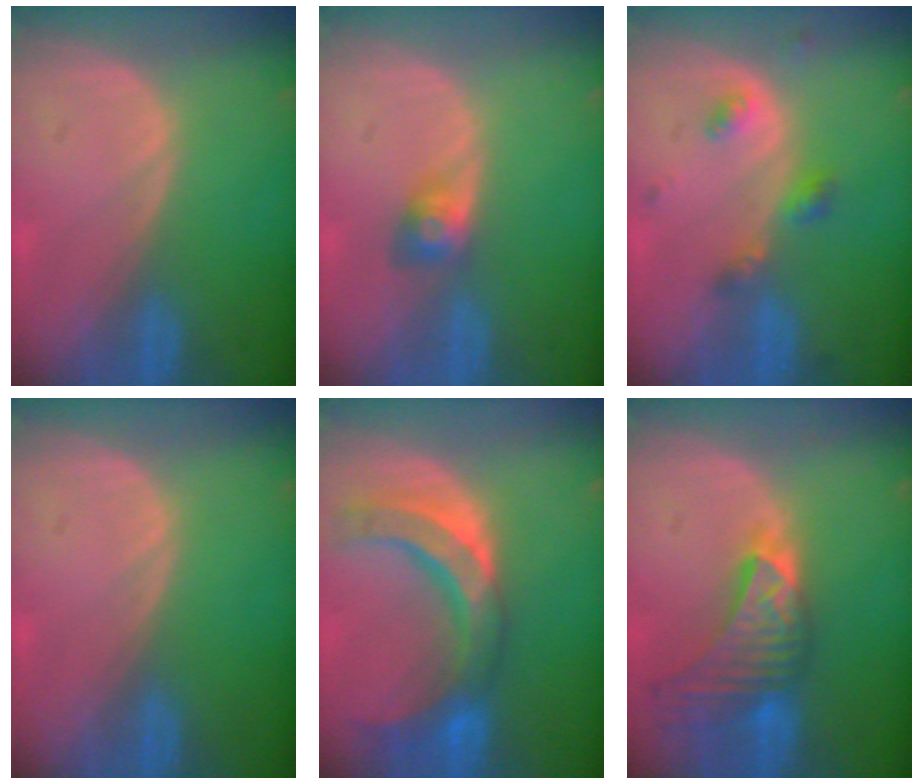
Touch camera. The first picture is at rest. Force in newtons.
{"total": 2.8, "press": 2.6, "slide": 1.1}
{"total": 3.8, "press": 3.7, "slide": 0.5}
{"total": 0.0}
{"total": 10.3, "press": 9.5, "slide": 4.0}
{"total": 9.1, "press": 8.2, "slide": 3.8}